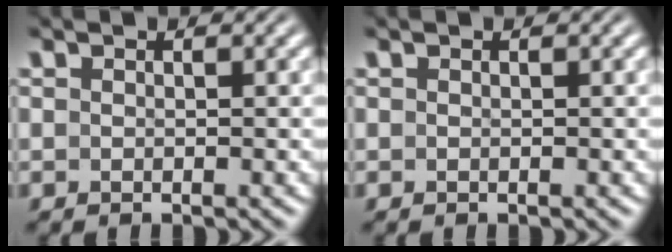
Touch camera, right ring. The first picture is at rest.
{"total": 0.0}